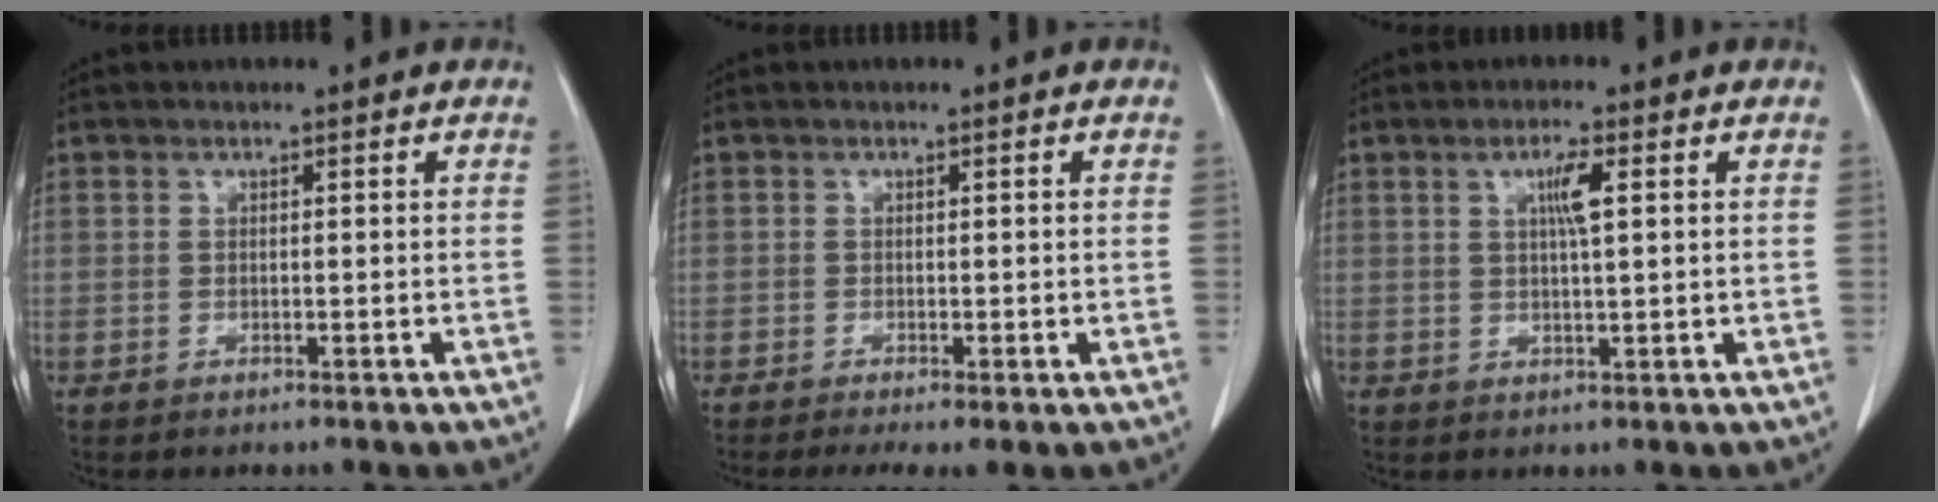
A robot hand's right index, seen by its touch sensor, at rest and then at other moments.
{"total": 3.5, "force": [-1.6, 0.9, 3.0], "torque": [-0.049, -0.009, -0.021]}
{"total": 3.5, "force": [1.2, 0.3, 3.3], "torque": [-0.060, 0.001, 0.022]}